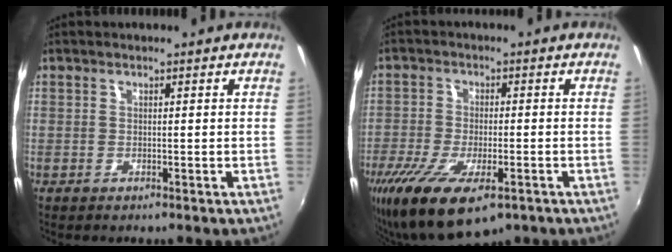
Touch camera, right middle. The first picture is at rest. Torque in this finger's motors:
{"motor_torque": [1.53, -0.61, 0.38, 0.21]}